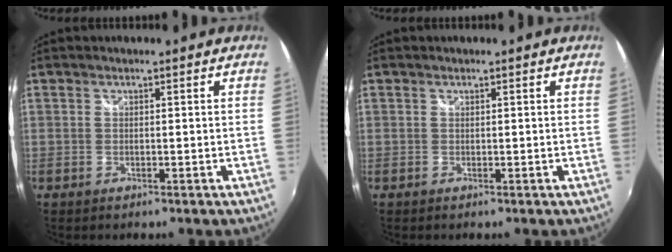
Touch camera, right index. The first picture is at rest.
{"total": 0.0}